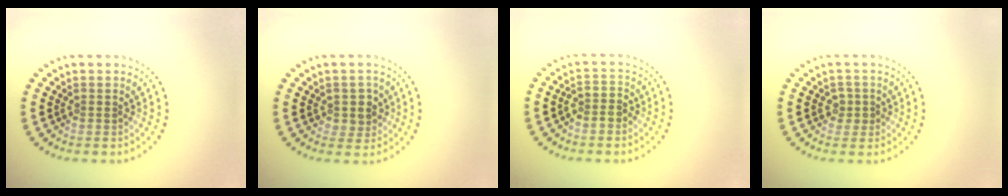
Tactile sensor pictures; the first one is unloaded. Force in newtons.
{"total": 2.2, "press": 2.0, "slide": 0.9}
{"total": 1.7, "press": 1.4, "slide": 0.9}
{"total": 1.2, "press": 1.1, "slide": 0.4}